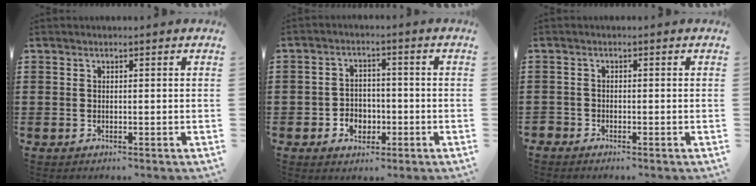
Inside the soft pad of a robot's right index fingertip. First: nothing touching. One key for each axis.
{"total": 3.4, "fx": -1.4, "fy": 2.8, "fz": 1.3, "tx": -0.023, "ty": 0.004, "tz": -0.033}
{"total": 0.9, "fx": -0.8, "fy": 0.4, "fz": 0.0, "tx": -0.002, "ty": 0.003, "tz": -0.019}